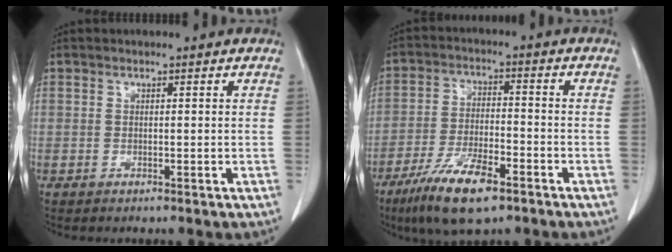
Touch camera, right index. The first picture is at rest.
{"total": 11.7, "force": [-7.3, 3.3, 8.6], "torque": [-0.167, -0.013, -0.126]}